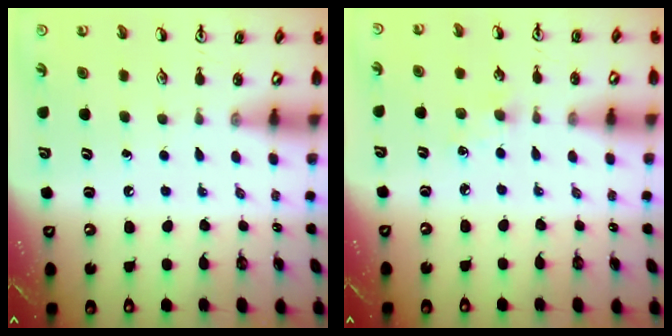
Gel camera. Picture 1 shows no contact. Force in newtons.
{"total": 3.0, "press": 2.9, "slide": 0.4}